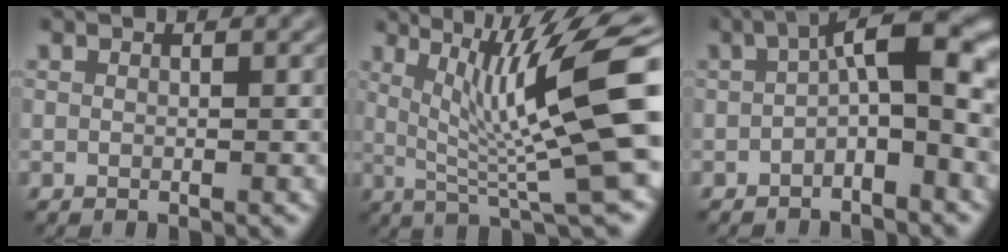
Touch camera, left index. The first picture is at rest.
{"total": 11.4, "force": [2.3, 1.9, 11.0], "torque": [-0.164, 0.002, 0.044]}
{"total": 6.5, "force": [-0.1, 2.1, 6.2], "torque": [-0.089, 0.022, -0.019]}